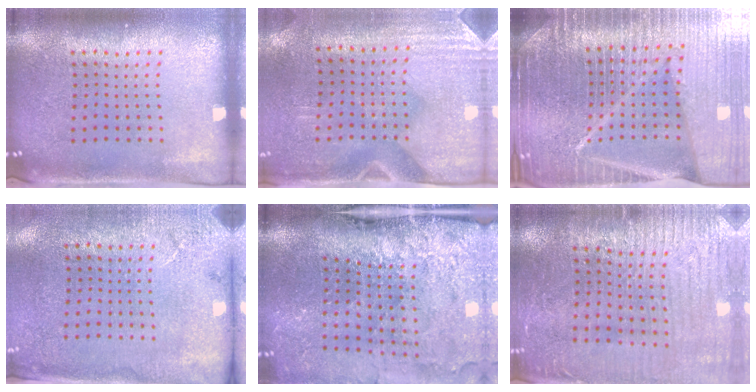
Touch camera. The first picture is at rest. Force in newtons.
{"total": 2.9, "press": 2.5, "slide": 1.4}
{"total": 7.2, "press": 6.1, "slide": 3.7}
{"total": 2.7, "press": 2.2, "slide": 1.5}
{"total": 4.9, "press": 3.8, "slide": 3.2}
{"total": 3.1, "press": 3.1, "slide": 0.6}